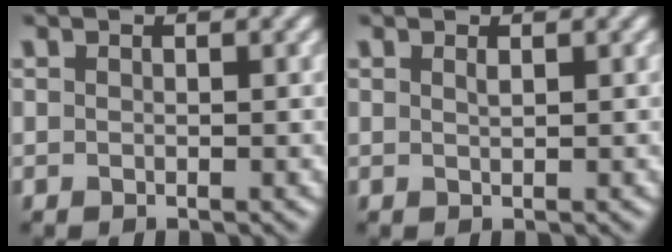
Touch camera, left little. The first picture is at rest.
{"total": 0.5, "force": [0.4, 0.1, 0.4], "torque": [-0.006, 0.000, 0.007]}